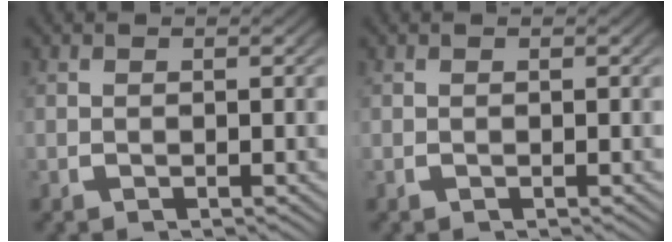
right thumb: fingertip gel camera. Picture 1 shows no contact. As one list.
[{"total": 0.0}]